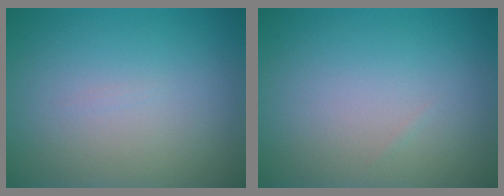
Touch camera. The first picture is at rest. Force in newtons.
{"total": 0.0}